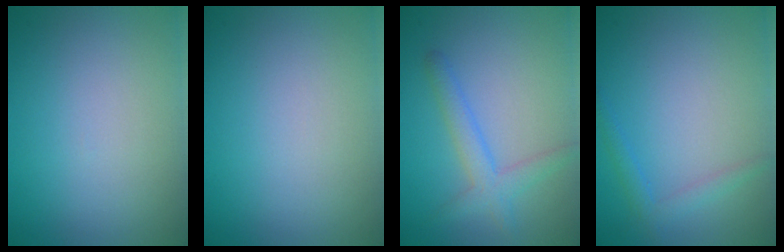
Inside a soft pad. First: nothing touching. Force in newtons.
{"total": 0.0}
{"total": 2.8, "press": 2.8, "slide": 0.2}
{"total": 1.6, "press": 1.6, "slide": 0.1}